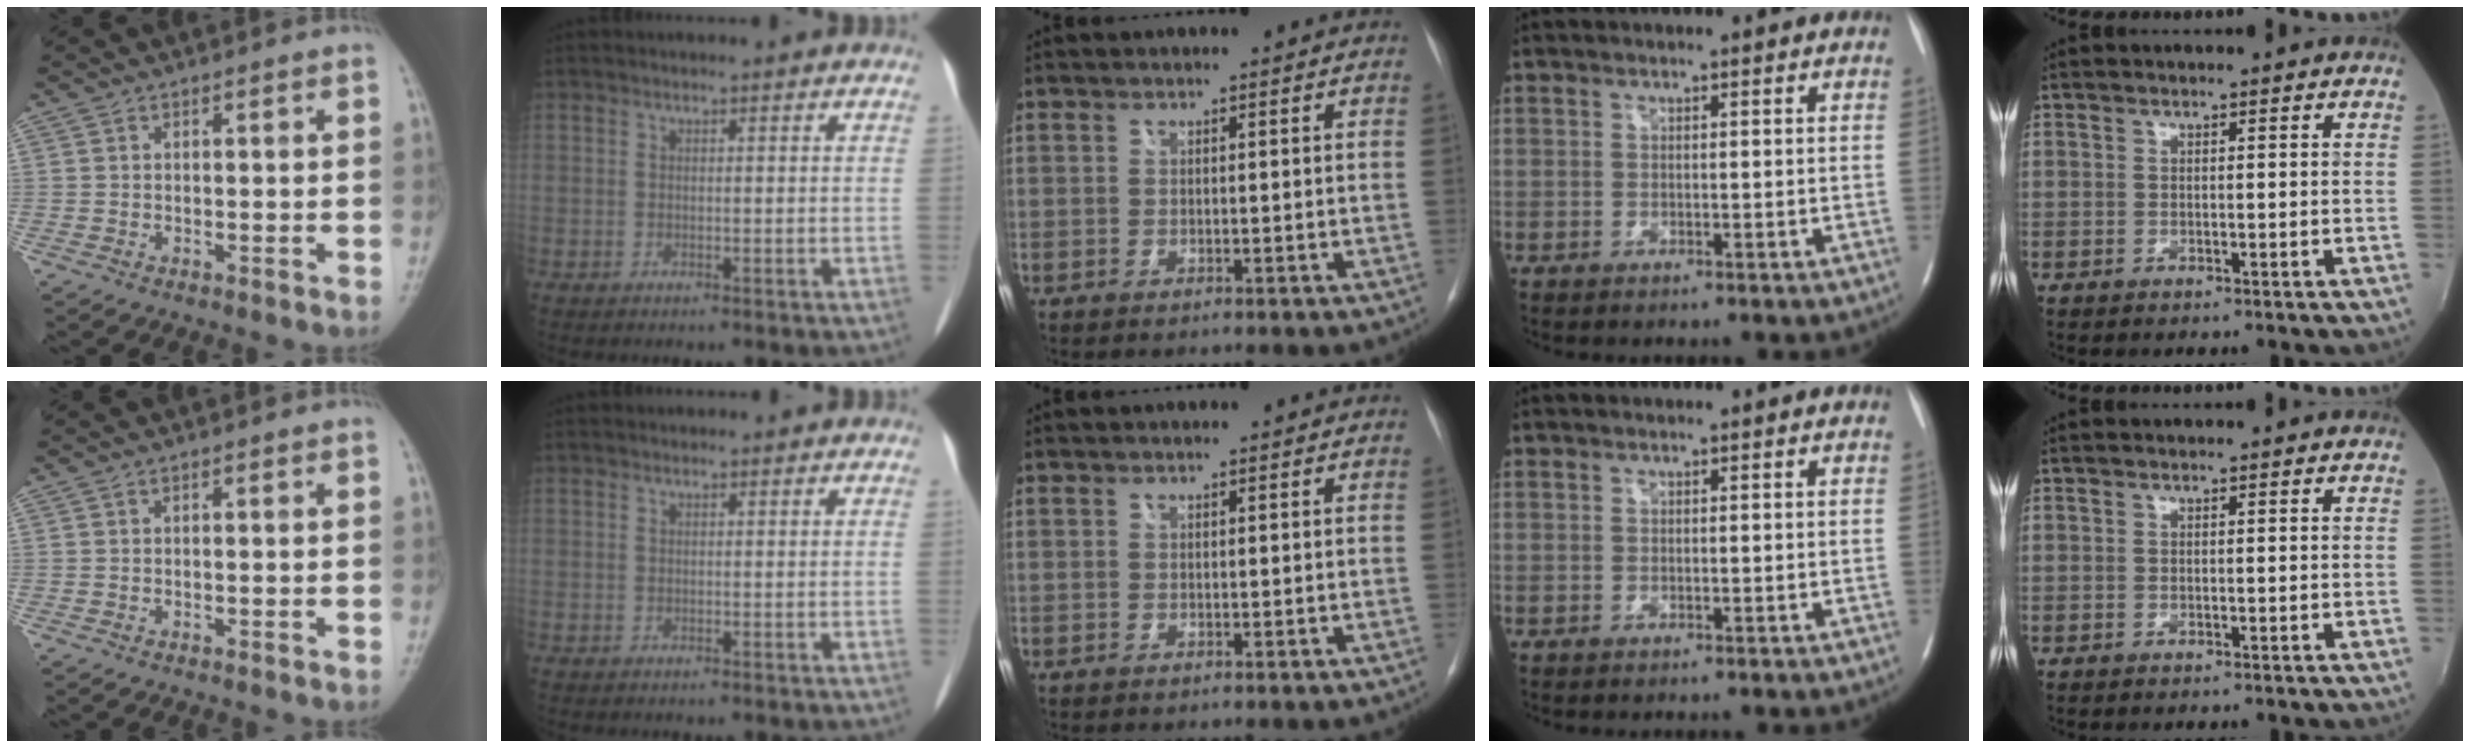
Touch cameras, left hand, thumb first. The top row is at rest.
{"index": {"total": 0.5, "force": [0.5, 0.2, 0.1], "torque": [-0.008, 0.003, 0.006]}}